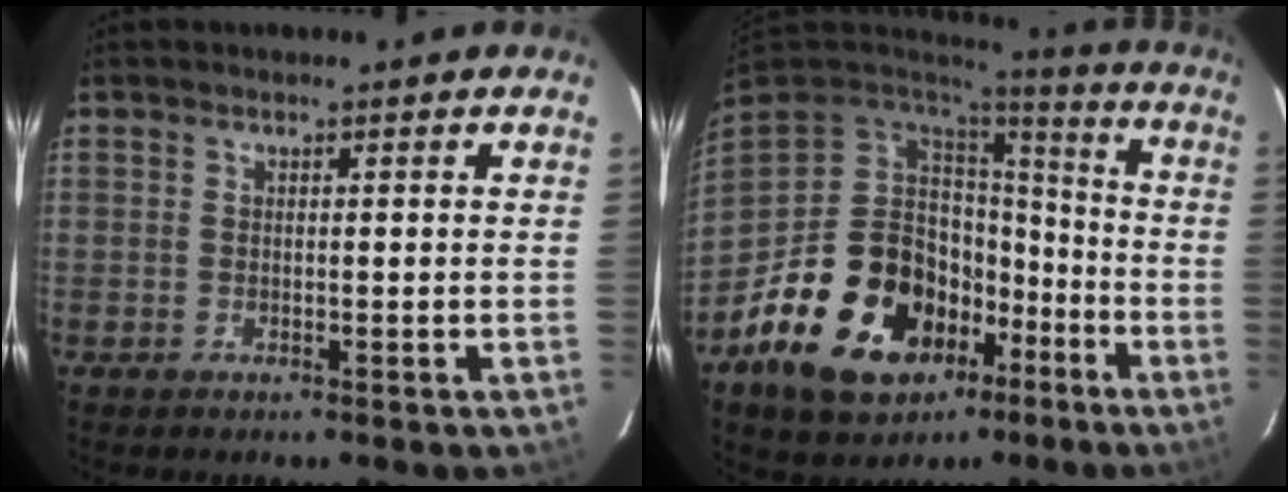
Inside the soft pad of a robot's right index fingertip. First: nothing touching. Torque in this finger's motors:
{"motor_torque": [1.92, -0.22, 0.56, 0.13]}